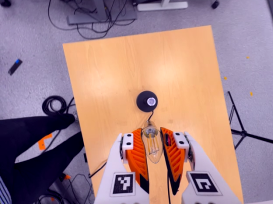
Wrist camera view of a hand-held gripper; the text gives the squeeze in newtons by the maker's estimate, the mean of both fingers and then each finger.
{"total": 21.4, "left": 24.4, "right": 18.5}